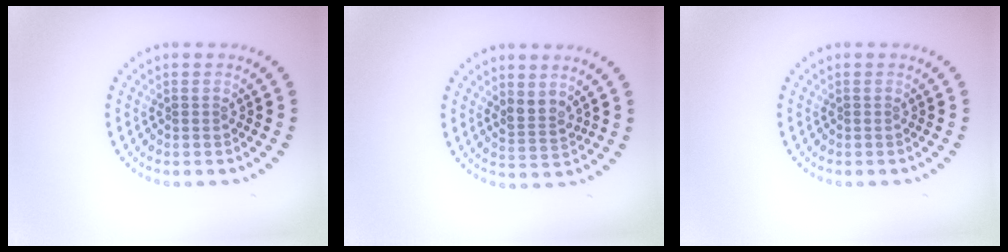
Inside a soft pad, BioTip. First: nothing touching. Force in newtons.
{"total": 2.1, "press": 1.7, "slide": 1.2}
{"total": 0.0}